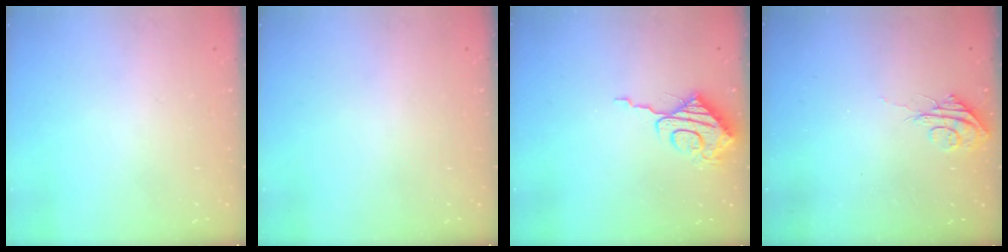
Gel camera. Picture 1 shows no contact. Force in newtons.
{"total": 0.0}
{"total": 9.5, "press": 9.4, "slide": 0.9}
{"total": 5.5, "press": 5.5, "slide": 0.4}